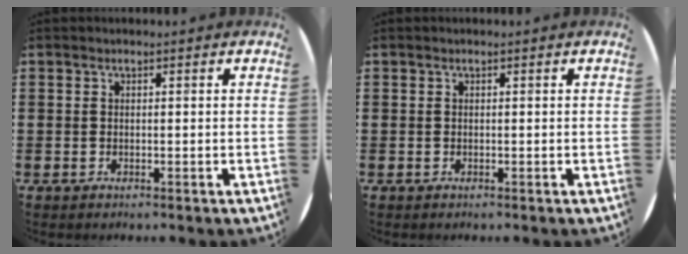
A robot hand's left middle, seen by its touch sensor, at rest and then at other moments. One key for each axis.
{"total": 0.0}